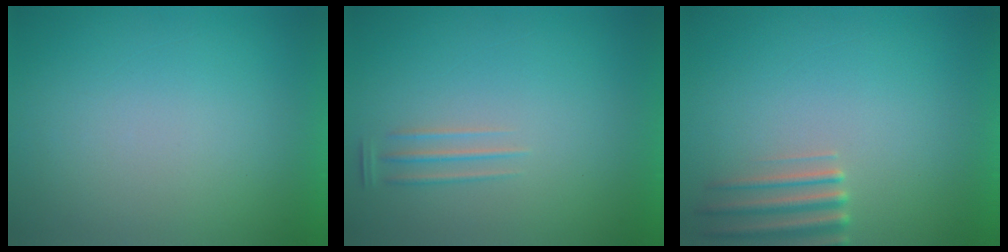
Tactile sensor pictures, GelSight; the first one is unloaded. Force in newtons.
{"total": 1.3}
{"total": 2.8}